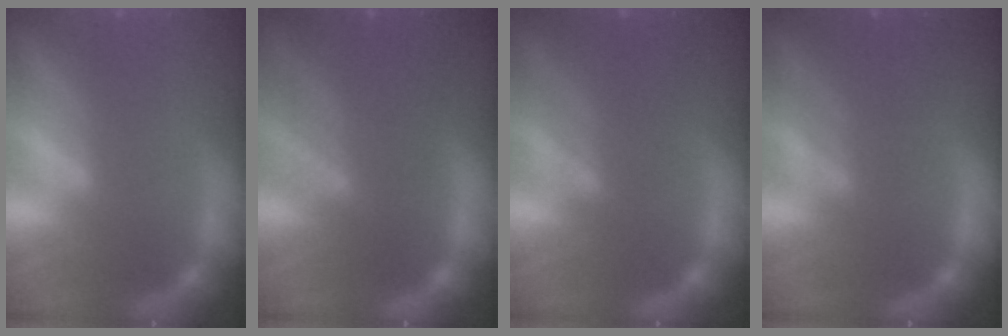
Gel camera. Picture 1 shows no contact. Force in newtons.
{"total": 7.0}
{"total": 4.5}
{"total": 4.0}